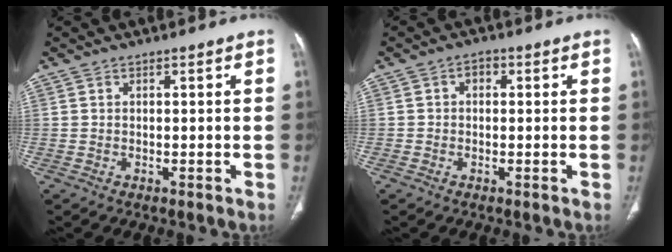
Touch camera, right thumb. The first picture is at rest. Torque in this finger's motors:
{"motor_torque": [-0.50, 0.55, 0.53, 0.29, 0.00]}